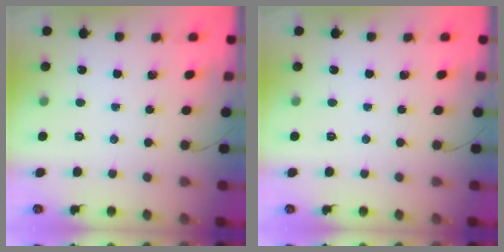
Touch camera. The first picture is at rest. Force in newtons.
{"total": 0.0}